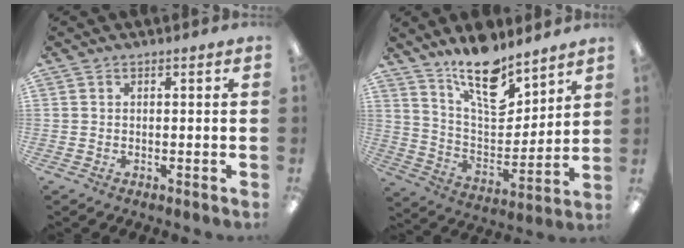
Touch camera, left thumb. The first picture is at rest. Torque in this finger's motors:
{"motor_torque": [0.78, 0.25, 1.77, -1.01, 0.21]}